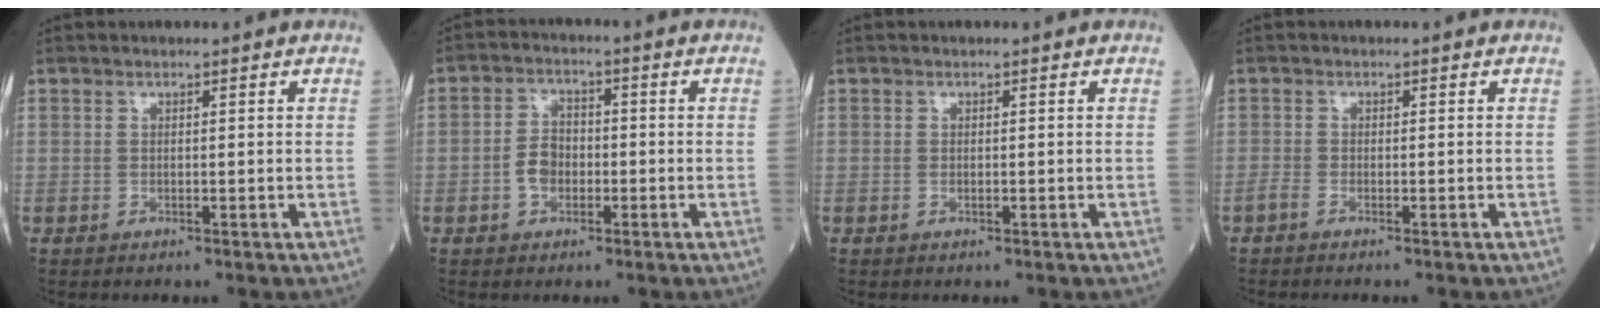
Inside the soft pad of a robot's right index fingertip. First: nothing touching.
{"total": 4.9, "force": [-1.5, 3.5, 3.1], "torque": [-0.074, 0.015, -0.025]}
{"total": 0.9, "force": [-0.2, 0.5, 0.6], "torque": [-0.022, 0.000, -0.001]}
{"total": 2.0, "force": [-1.4, 0.8, 1.3], "torque": [-0.037, -0.003, -0.024]}